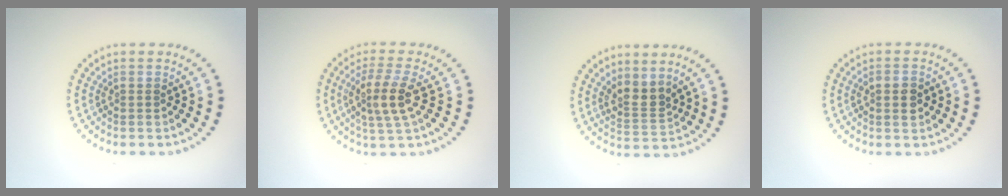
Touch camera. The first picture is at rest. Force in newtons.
{"total": 3.7, "press": 3.3, "slide": 1.7}
{"total": 2.5, "press": 1.9, "slide": 1.6}
{"total": 2.0, "press": 2.0, "slide": 0.2}